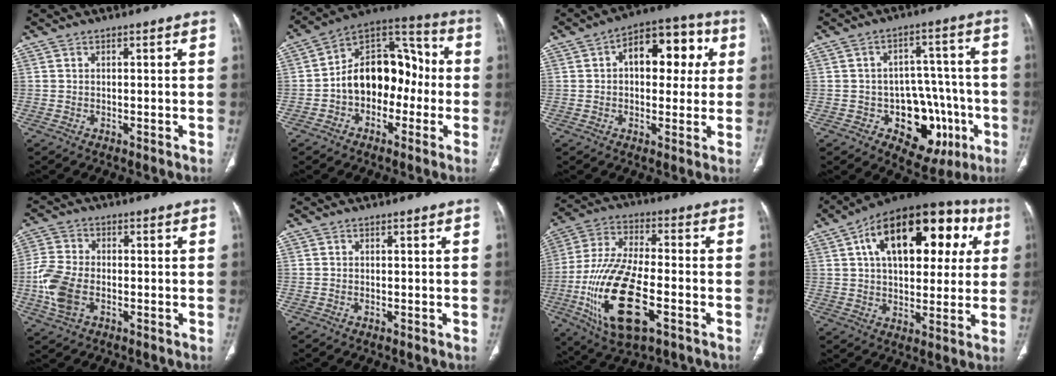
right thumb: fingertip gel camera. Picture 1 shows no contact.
{"total": 16.2, "force": [-2.3, 11.1, 11.6], "torque": [-0.140, 0.055, -0.047]}
{"total": 13.9, "force": [3.1, 8.3, 10.7], "torque": [-0.103, 0.027, 0.039]}
{"total": 14.9, "force": [-5.1, 10.0, 9.8], "torque": [-0.073, 0.041, -0.057]}
{"total": 9.4, "force": [-2.3, 5.8, 6.9], "torque": [-0.163, 0.007, -0.048]}
{"total": 0.0}
{"total": 20.7, "force": [-6.5, 8.7, 17.7], "torque": [-0.361, 0.012, -0.107]}
{"total": 25.1, "force": [7.9, 13.3, 19.8], "torque": [-0.265, 0.031, 0.115]}